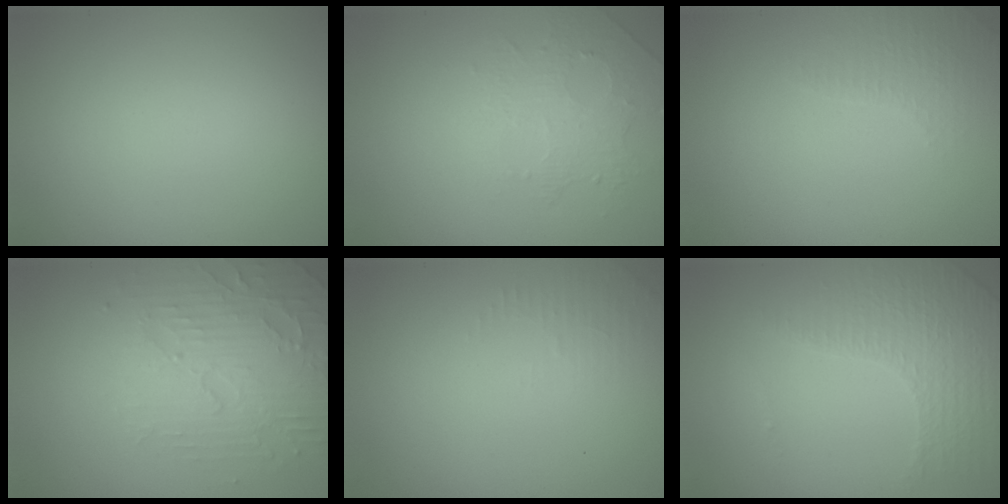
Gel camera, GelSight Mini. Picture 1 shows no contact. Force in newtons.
{"total": 1.6, "press": 1.2, "slide": 1.0}
{"total": 2.0, "press": 1.9, "slide": 0.5}
{"total": 4.7, "press": 3.4, "slide": 3.3}
{"total": 1.3, "press": 1.2, "slide": 0.3}
{"total": 4.3, "press": 3.0, "slide": 3.1}